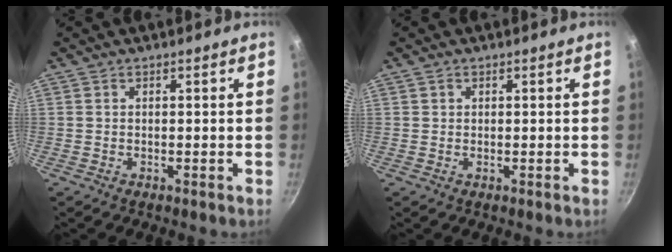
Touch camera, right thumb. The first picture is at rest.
{"total": 0.7, "force": [0.3, 0.7, 0.2], "torque": [0.000, 0.001, 0.003]}